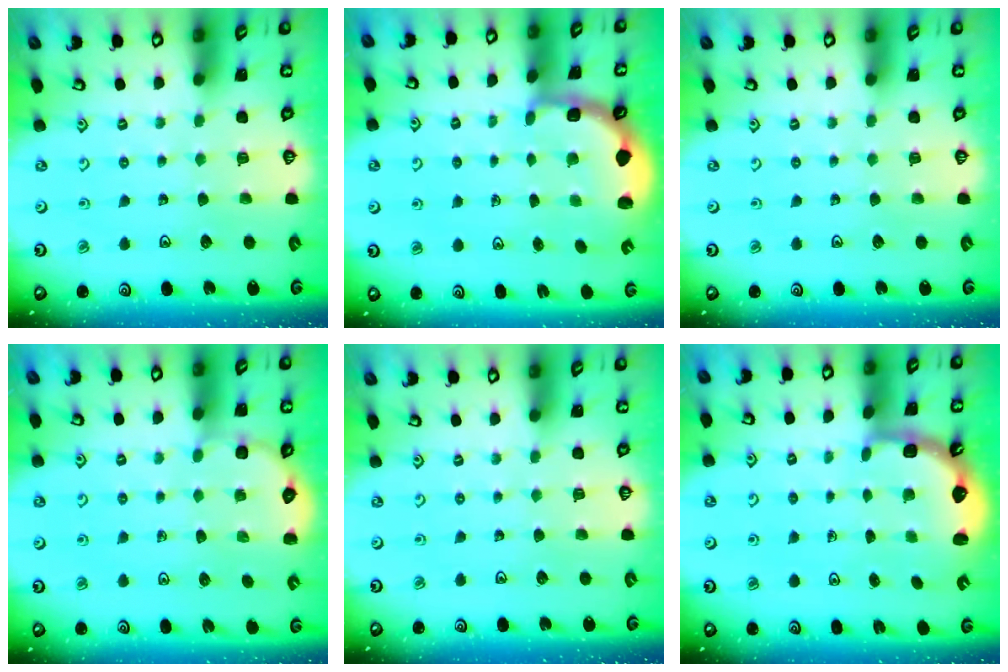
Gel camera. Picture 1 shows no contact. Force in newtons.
{"total": 2.1, "press": 2.0, "slide": 0.6}
{"total": 0.0}
{"total": 2.7, "press": 2.7, "slide": 0.3}
{"total": 0.0}
{"total": 2.7, "press": 2.1, "slide": 1.7}